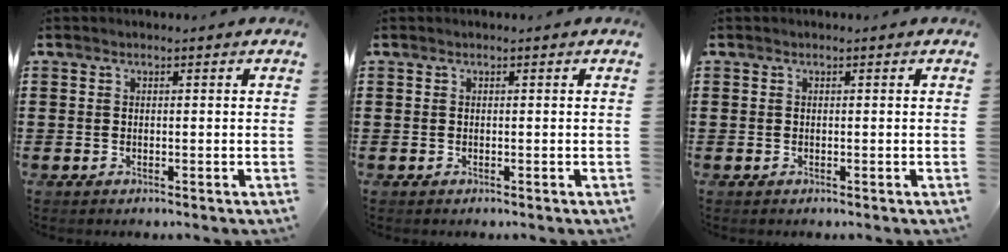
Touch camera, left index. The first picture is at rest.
{"total": 0.0}
{"total": 0.0}